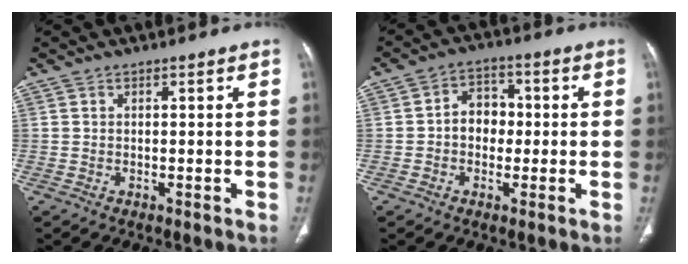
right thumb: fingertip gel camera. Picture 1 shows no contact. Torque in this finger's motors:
{"motor_torque": [0.81, 0.69, 0.46, -0.73, 0.24]}